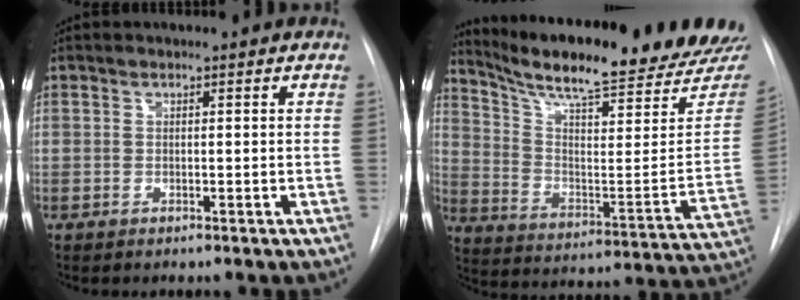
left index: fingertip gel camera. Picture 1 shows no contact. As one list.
[{"total": 26.2, "force": [23.2, 1.9, 12.0], "torque": [-0.193, -0.096, 0.316]}]